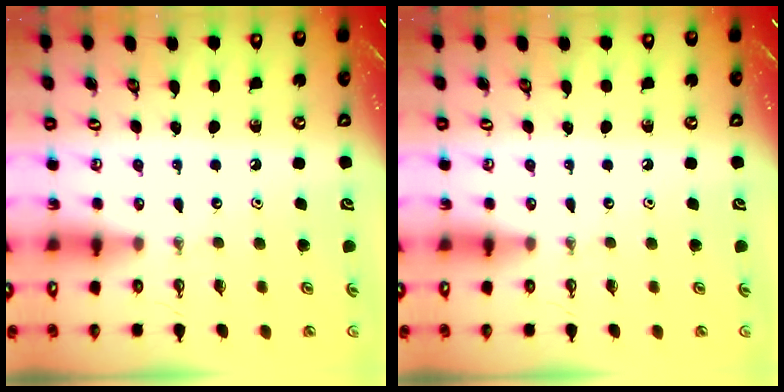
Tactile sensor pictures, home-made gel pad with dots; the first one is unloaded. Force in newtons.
{"total": 0.0}